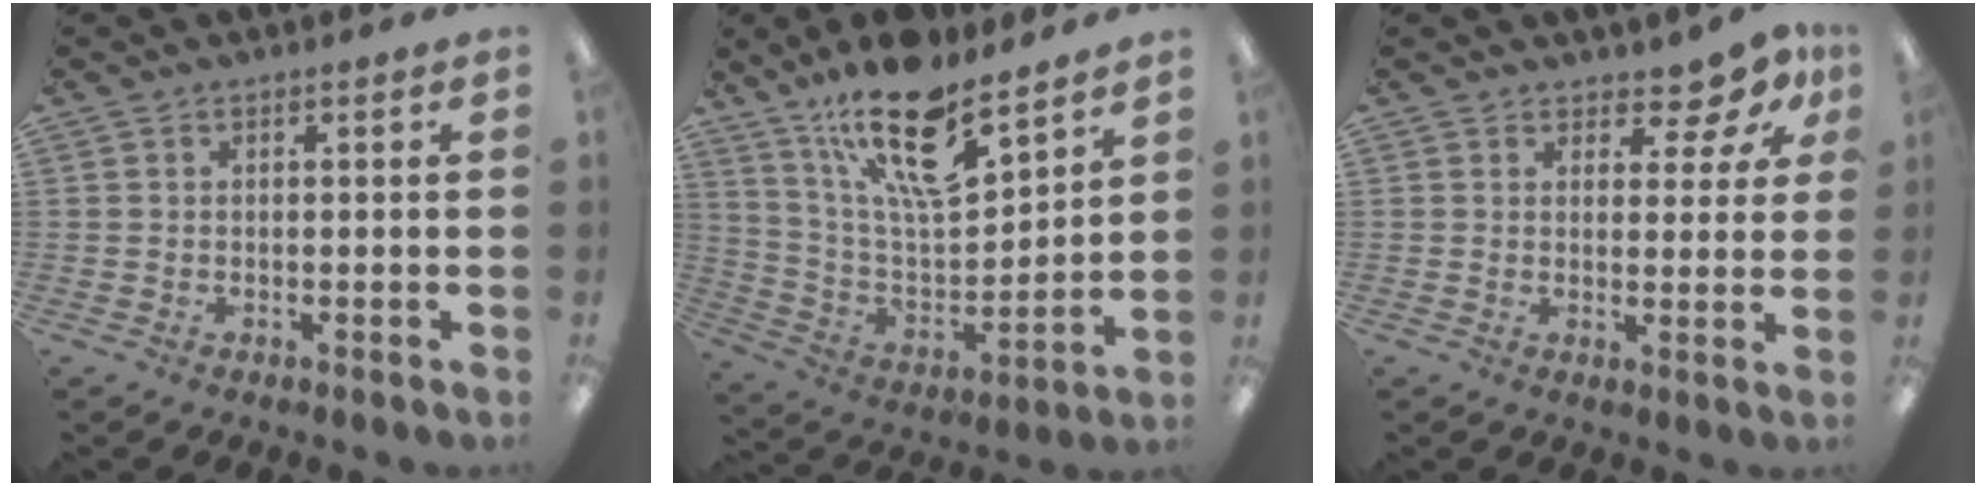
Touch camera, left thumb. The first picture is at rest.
{"total": 20.3, "force": [13.9, 7.2, 13.0], "torque": [-0.221, -0.081, 0.237]}
{"total": 6.0, "force": [4.8, 2.8, 2.3], "torque": [-0.022, -0.035, 0.082]}